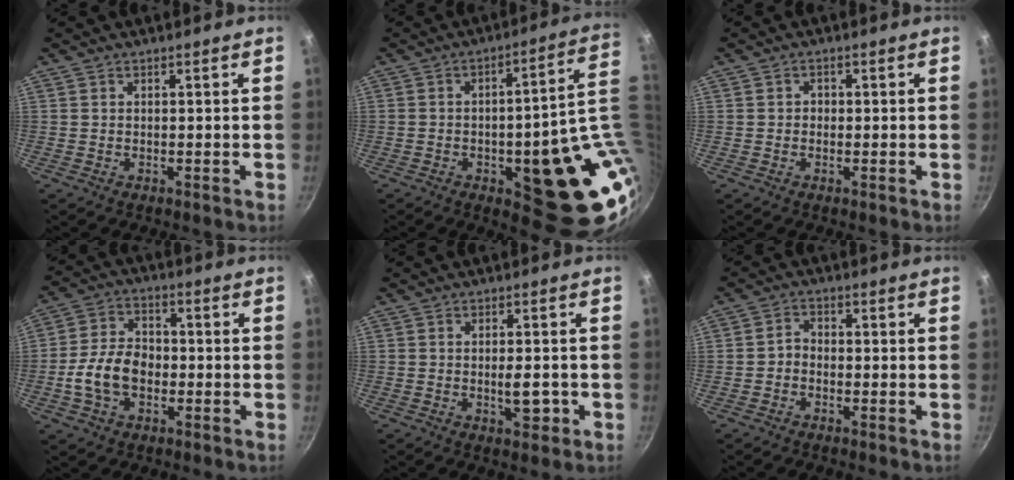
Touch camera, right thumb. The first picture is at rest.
{"total": 21.9, "force": [-1.4, 7.8, 20.4], "torque": [-0.194, -0.004, -0.004]}
{"total": 1.3, "force": [-0.1, 1.2, 0.5], "torque": [-0.003, 0.003, -0.004]}
{"total": 13.9, "force": [-3.2, 9.4, 9.6], "torque": [-0.160, 0.030, -0.070]}
{"total": 4.2, "force": [-1.1, 2.0, 3.5], "torque": [-0.034, 0.003, -0.015]}
{"total": 2.7, "force": [-1.2, 2.0, 1.3], "torque": [-0.019, 0.023, -0.030]}